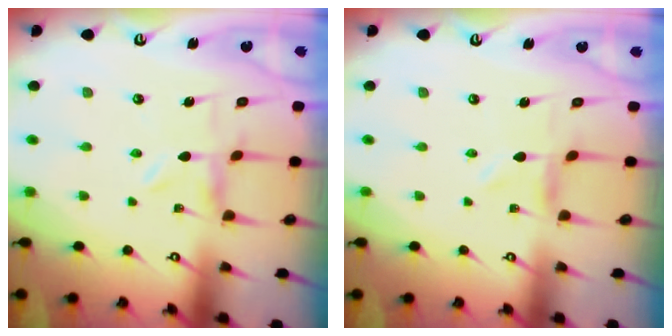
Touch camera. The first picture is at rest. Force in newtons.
{"total": 0.0}